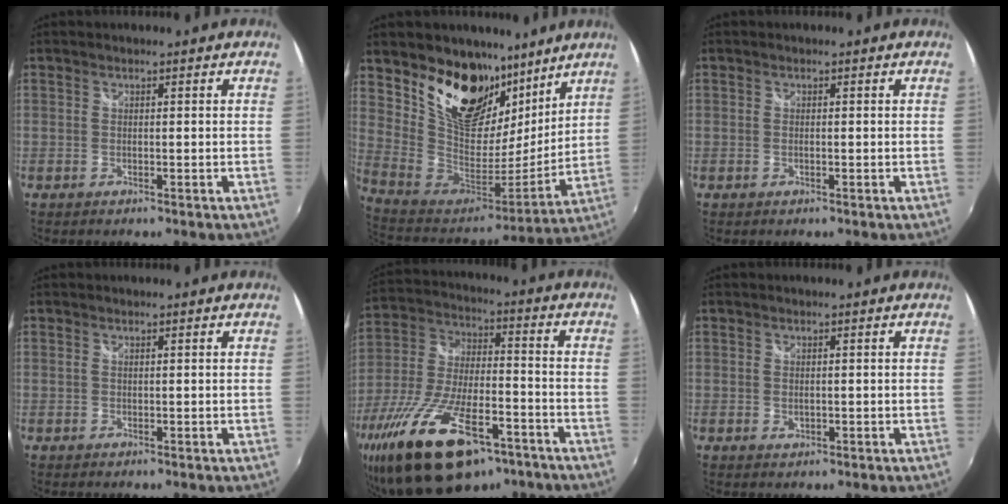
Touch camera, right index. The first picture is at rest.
{"total": 23.0, "force": [14.4, 13.5, 11.8], "torque": [-0.244, 0.004, 0.269]}
{"total": 0.0}
{"total": 0.0}
{"total": 24.4, "force": [-15.1, 9.8, 16.5], "torque": [-0.331, -0.041, -0.252]}
{"total": 1.2, "force": [-0.1, 0.9, 0.7], "torque": [-0.012, -0.002, -0.001]}